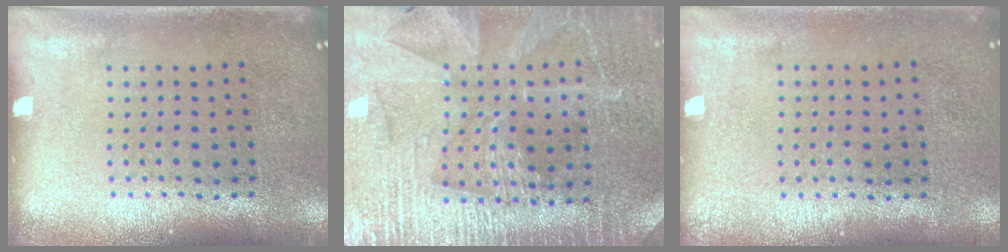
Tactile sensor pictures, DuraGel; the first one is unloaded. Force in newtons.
{"total": 3.6, "press": 3.5, "slide": 0.9}
{"total": 0.0}